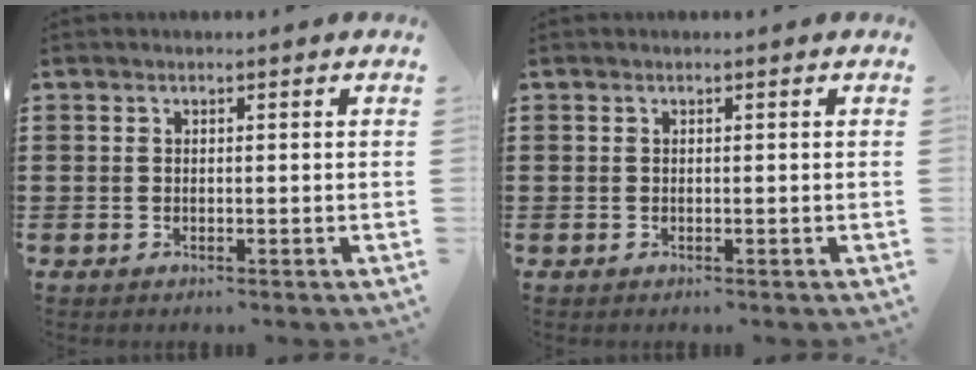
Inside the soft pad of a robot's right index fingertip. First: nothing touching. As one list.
[{"total": 0.0}]